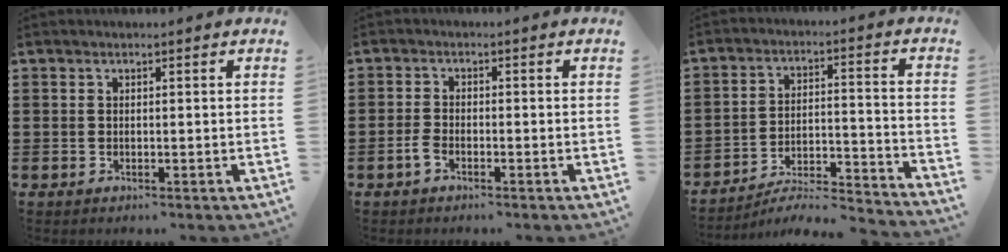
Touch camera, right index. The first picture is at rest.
{"total": 1.9, "force": [-1.2, 0.8, 1.3], "torque": [-0.039, -0.004, -0.027]}
{"total": 4.3, "force": [-4.1, 0.5, 1.4], "torque": [-0.028, -0.013, -0.085]}